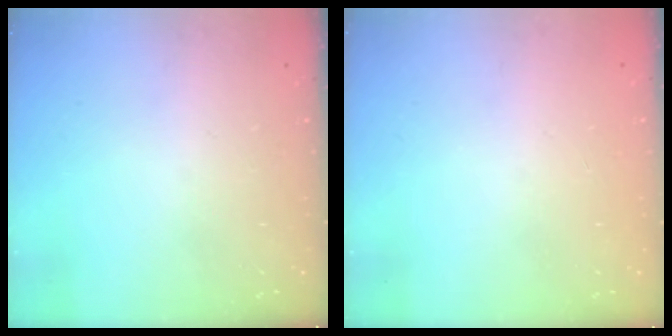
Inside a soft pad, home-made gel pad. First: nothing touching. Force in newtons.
{"total": 0.0}